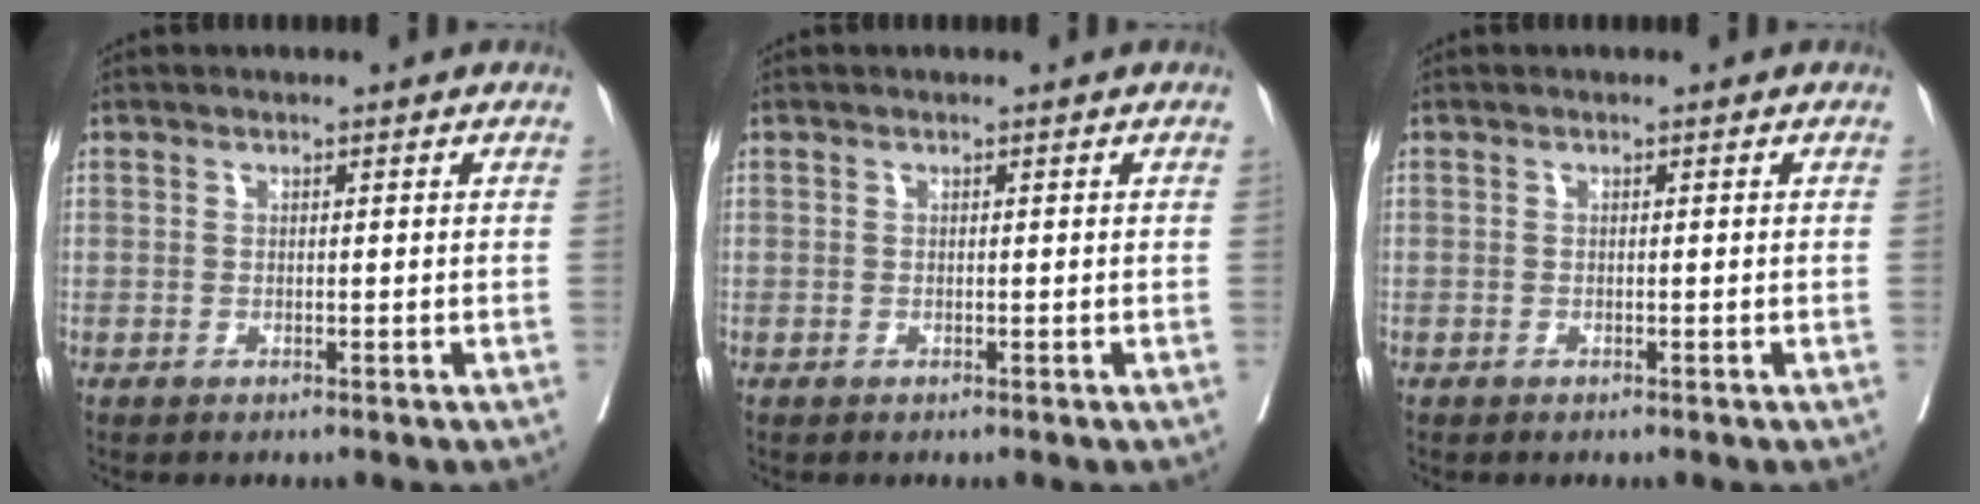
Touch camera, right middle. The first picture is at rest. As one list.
[{"total": 0.0}, {"total": 0.0}]